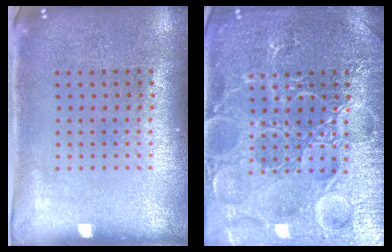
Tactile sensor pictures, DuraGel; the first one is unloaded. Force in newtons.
{"total": 7.4, "press": 7.3, "slide": 0.9}